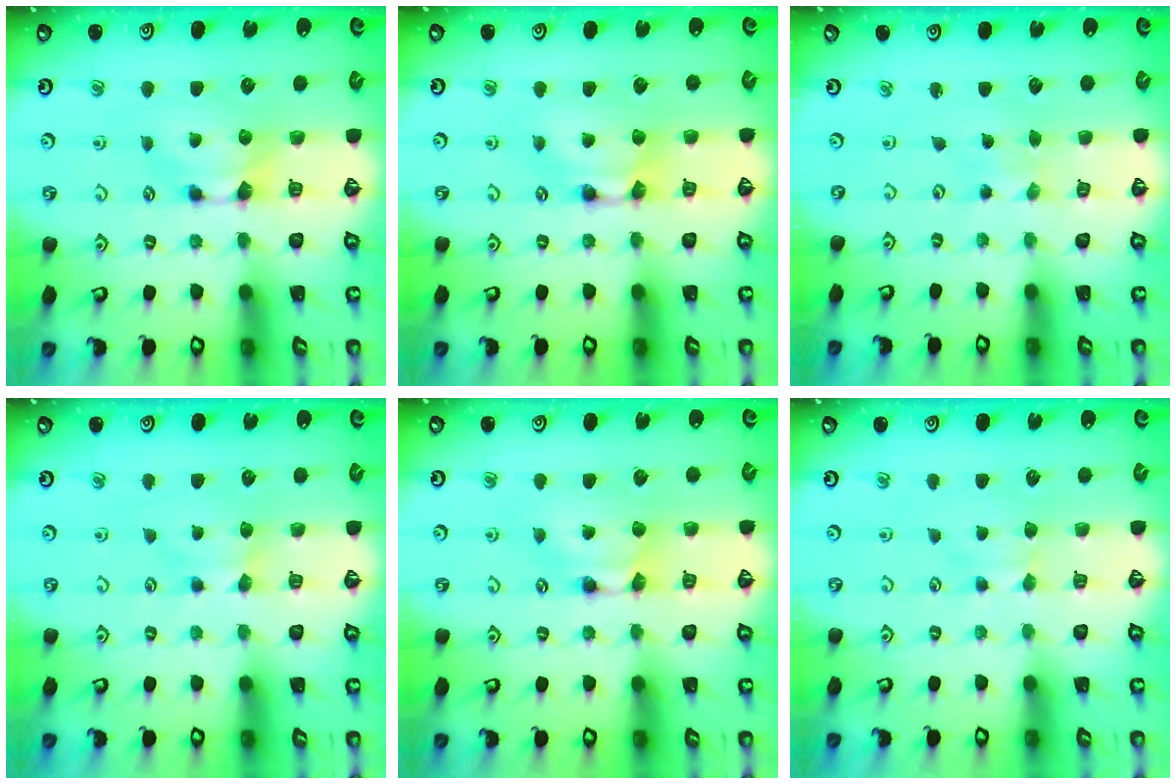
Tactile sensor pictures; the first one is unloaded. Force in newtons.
{"total": 2.1, "press": 2.1, "slide": 0.0}
{"total": 4.7, "press": 4.6, "slide": 0.2}
{"total": 2.1, "press": 2.0, "slide": 0.5}
{"total": 1.8, "press": 1.7, "slide": 0.1}
{"total": 2.4, "press": 2.3, "slide": 0.4}